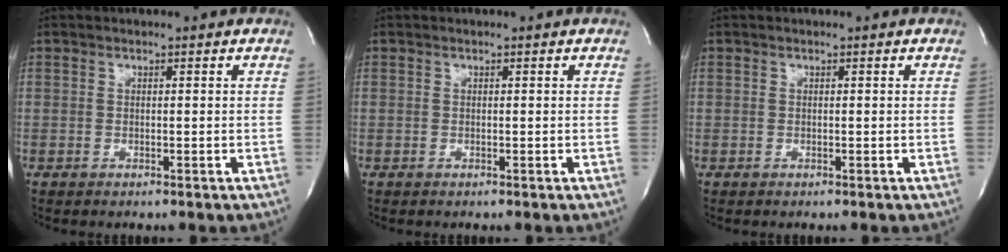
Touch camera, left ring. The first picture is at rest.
{"total": 0.0}
{"total": 0.0}